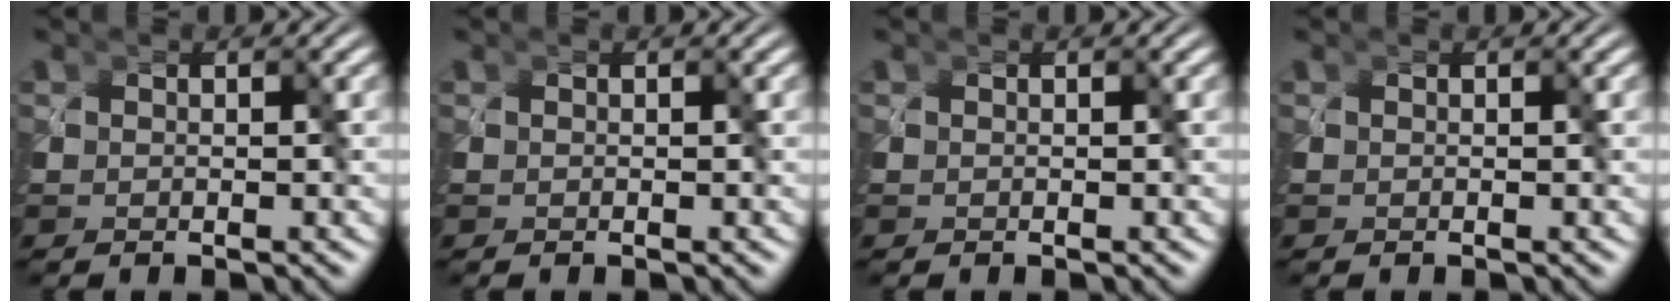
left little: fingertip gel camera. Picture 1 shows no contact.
{"total": 0.0}
{"total": 0.0}
{"total": 0.0}